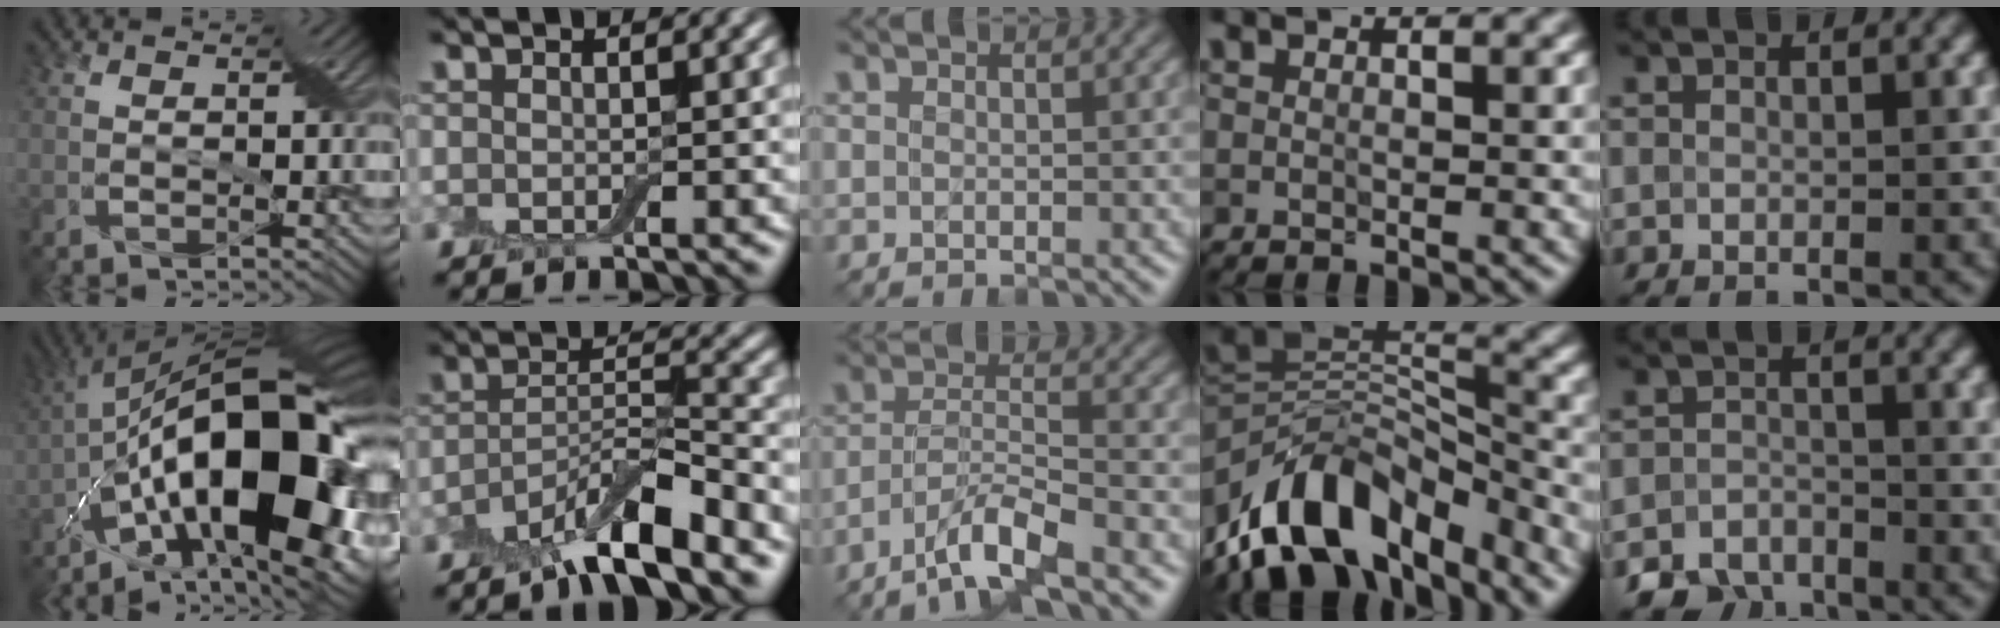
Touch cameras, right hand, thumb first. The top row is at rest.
{"thumb": {"total": 19.2, "force": [-5.7, 7.9, 16.6], "torque": [-0.262, 0.017, -0.111]}, "index": {"total": 6.6, "force": [-4.6, 1.5, 4.4], "torque": [-0.074, -0.001, -0.085]}, "middle": {"total": 5.4, "force": [-4.0, 0.8, 3.6], "torque": [-0.062, 0.003, -0.081]}, "ring": {"total": 11.2, "force": [-7.5, 5.5, 6.3], "torque": [-0.109, 0.014, -0.133]}, "little": {"total": 3.2, "force": [-2.8, 1.5, 0.2], "torque": [0.004, -0.004, -0.056]}}